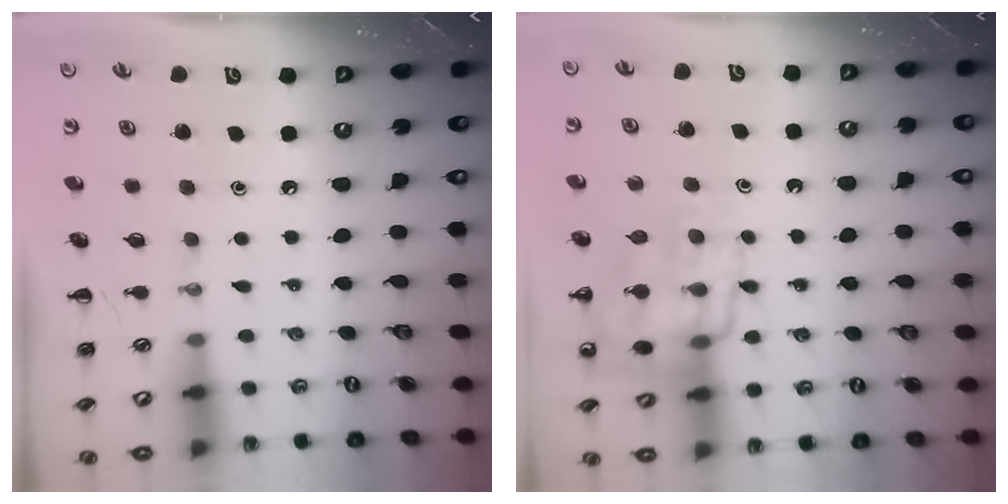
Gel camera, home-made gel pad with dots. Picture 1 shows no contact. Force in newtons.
{"total": 13.6, "press": 13.5, "slide": 1.8}